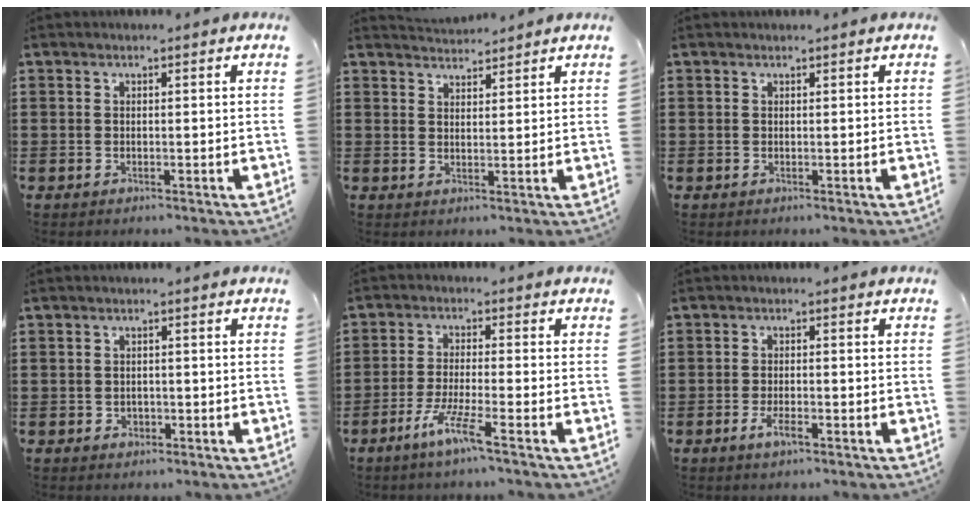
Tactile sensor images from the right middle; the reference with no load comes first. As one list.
[{"total": 2.8, "force": [2.8, 0.2, 0.0], "torque": [0.001, -0.005, 0.051]}, {"total": 0.0}, {"total": 1.1, "force": [-0.5, 0.8, 0.4], "torque": [-0.011, 0.001, -0.011]}, {"total": 5.8, "force": [-3.9, 0.0, 4.3], "torque": [-0.089, -0.009, -0.072]}, {"total": 2.9, "force": [-1.5, 0.8, 2.3], "torque": [-0.046, -0.002, -0.029]}]